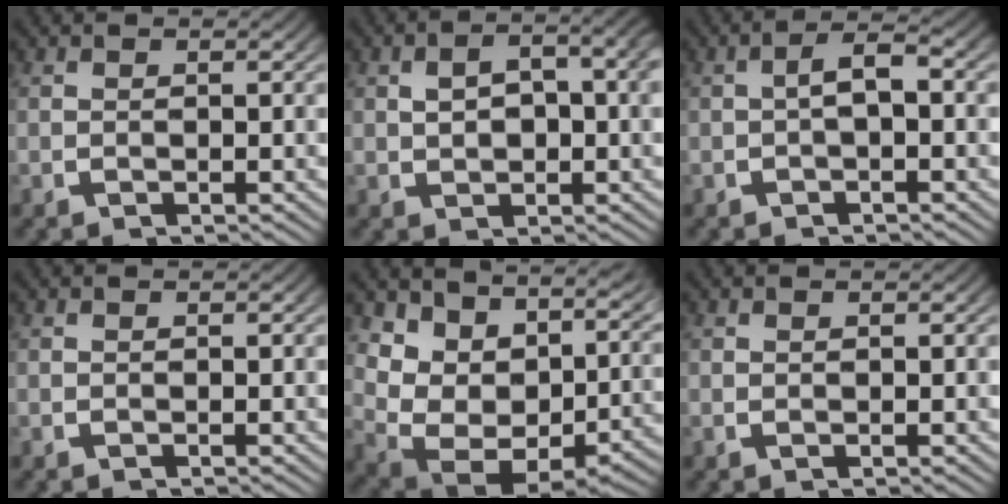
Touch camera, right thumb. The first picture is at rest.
{"total": 5.4, "force": [0.6, 3.0, 4.5], "torque": [-0.056, 0.004, 0.015]}
{"total": 2.5, "force": [-0.2, 1.2, 2.2], "torque": [-0.042, 0.005, -0.004]}
{"total": 0.0}
{"total": 11.4, "force": [0.3, 8.1, 8.1], "torque": [-0.164, -0.043, 0.017]}
{"total": 0.0}